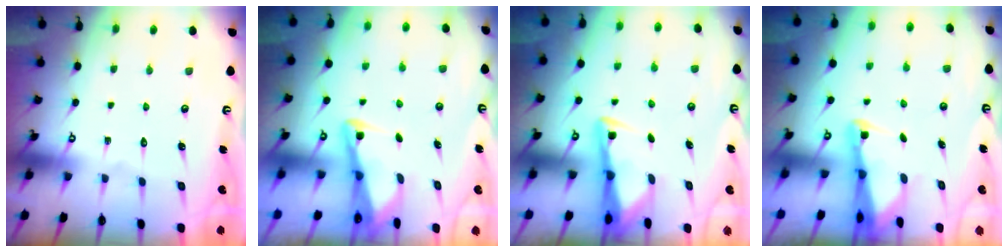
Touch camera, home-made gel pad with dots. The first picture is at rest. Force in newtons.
{"total": 3.0, "press": 3.0, "slide": 0.4}
{"total": 3.0, "press": 2.9, "slide": 0.4}
{"total": 2.4, "press": 2.4, "slide": 0.2}